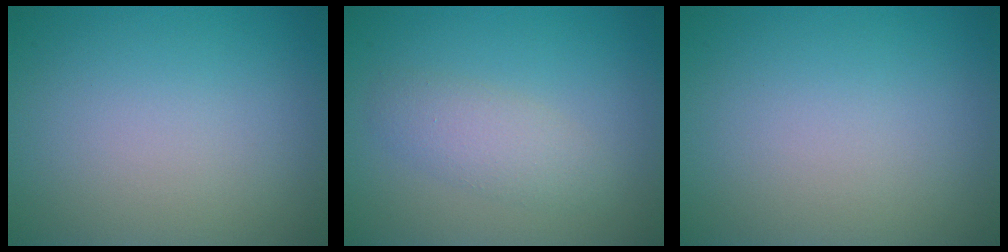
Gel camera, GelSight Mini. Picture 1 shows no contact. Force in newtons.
{"total": 2.5, "press": 2.5, "slide": 0.1}
{"total": 0.0}